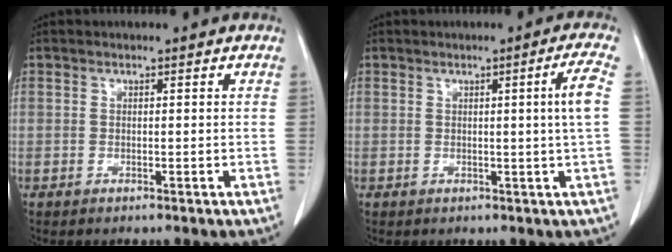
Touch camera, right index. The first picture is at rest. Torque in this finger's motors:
{"motor_torque": [0.42, -0.01, 0.03, 0.04]}